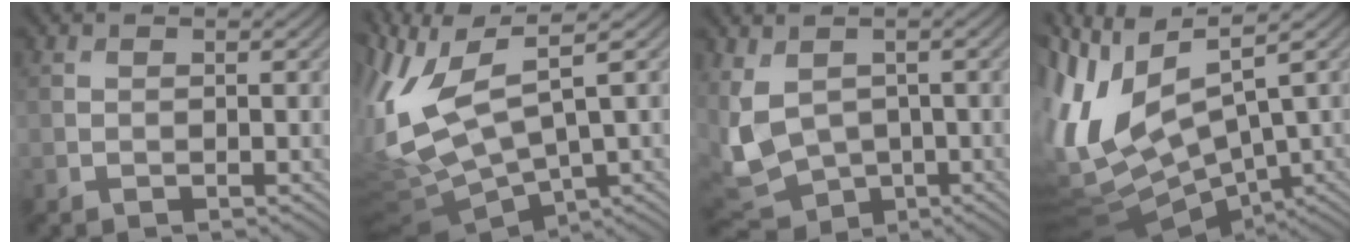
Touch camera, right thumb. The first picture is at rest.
{"total": 11.8, "force": [1.8, 4.7, 10.7], "torque": [-0.255, -0.007, 0.040]}
{"total": 9.3, "force": [-0.6, 6.6, 6.6], "torque": [-0.183, -0.031, -0.002]}
{"total": 14.3, "force": [0.0, 6.0, 13.0], "torque": [-0.307, 0.000, 0.024]}